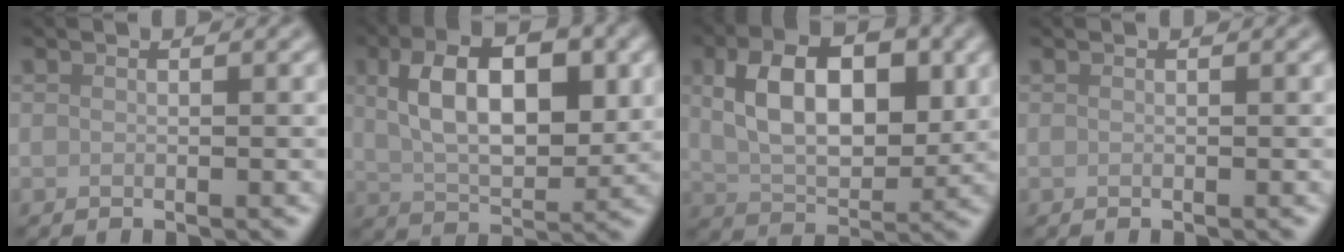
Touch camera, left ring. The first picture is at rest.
{"total": 8.9, "force": [1.8, 4.4, 7.5], "torque": [-0.115, 0.010, 0.027]}
{"total": 8.7, "force": [1.7, 4.9, 7.0], "torque": [-0.111, 0.007, 0.027]}
{"total": 0.0}